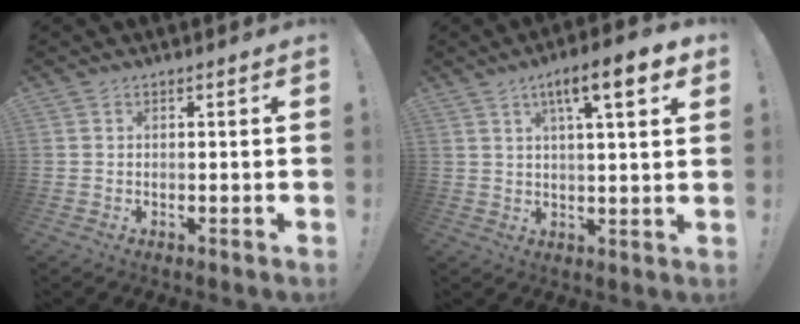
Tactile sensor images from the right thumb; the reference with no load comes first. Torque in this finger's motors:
{"motor_torque": [0.04, 2.10, 1.39, 0.23, 0.03]}